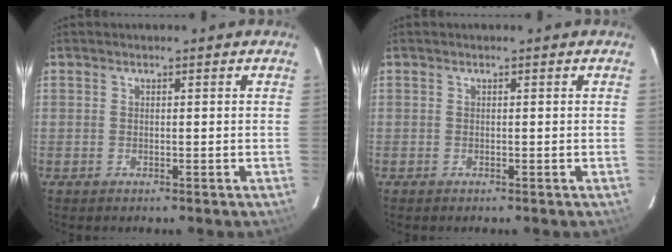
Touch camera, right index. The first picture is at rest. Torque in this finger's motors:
{"motor_torque": [0.02, -0.03, -0.03, -0.01]}